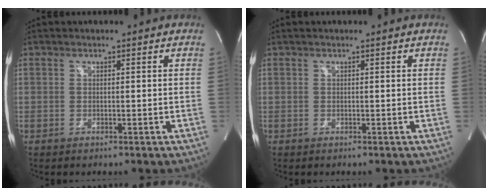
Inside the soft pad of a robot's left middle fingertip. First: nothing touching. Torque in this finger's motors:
{"motor_torque": [0.02, 0.02, -0.07, -0.01]}